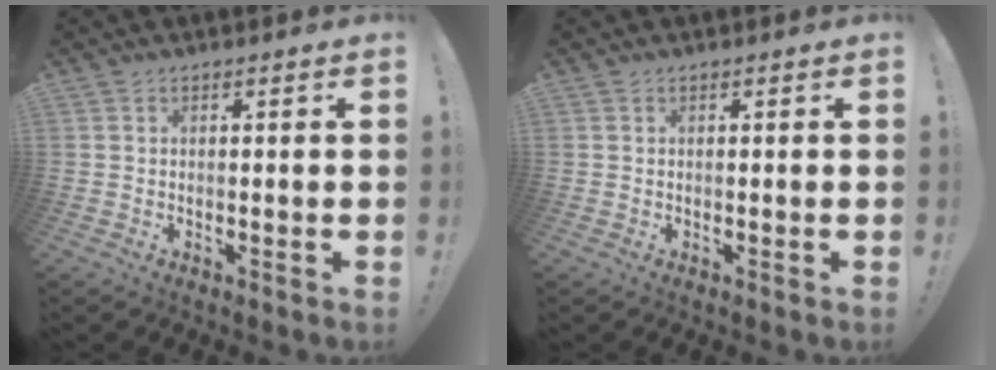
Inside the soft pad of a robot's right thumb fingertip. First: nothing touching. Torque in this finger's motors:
{"motor_torque": [0.04, 0.02, 0.05, -0.08, 0.04]}